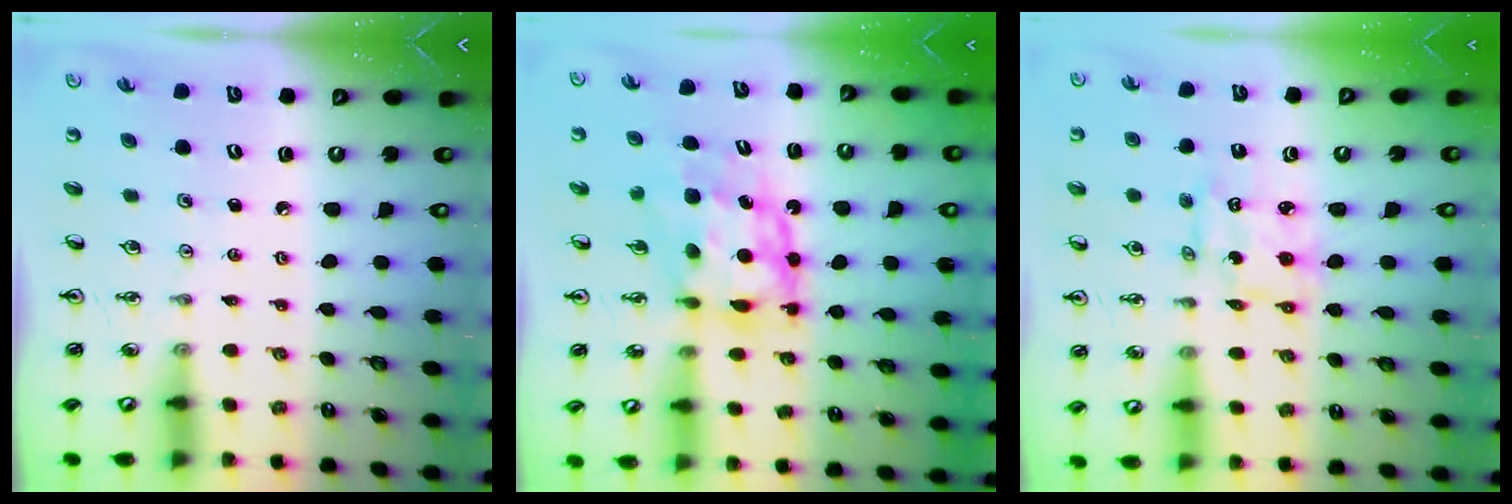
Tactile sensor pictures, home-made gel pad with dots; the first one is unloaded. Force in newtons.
{"total": 8.4, "press": 8.2, "slide": 1.3}
{"total": 5.4, "press": 5.4, "slide": 0.3}